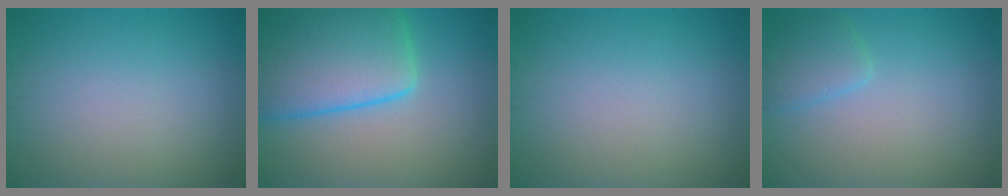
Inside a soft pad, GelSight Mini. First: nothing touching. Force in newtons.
{"total": 10.8, "press": 10.8, "slide": 0.6}
{"total": 0.0}
{"total": 2.1, "press": 2.1, "slide": 0.2}